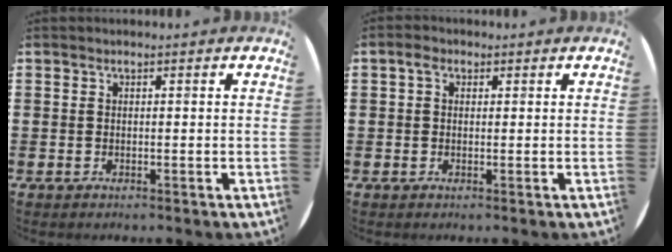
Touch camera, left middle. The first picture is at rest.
{"total": 1.5, "force": [0.7, 1.1, 0.8], "torque": [-0.010, 0.006, 0.010]}